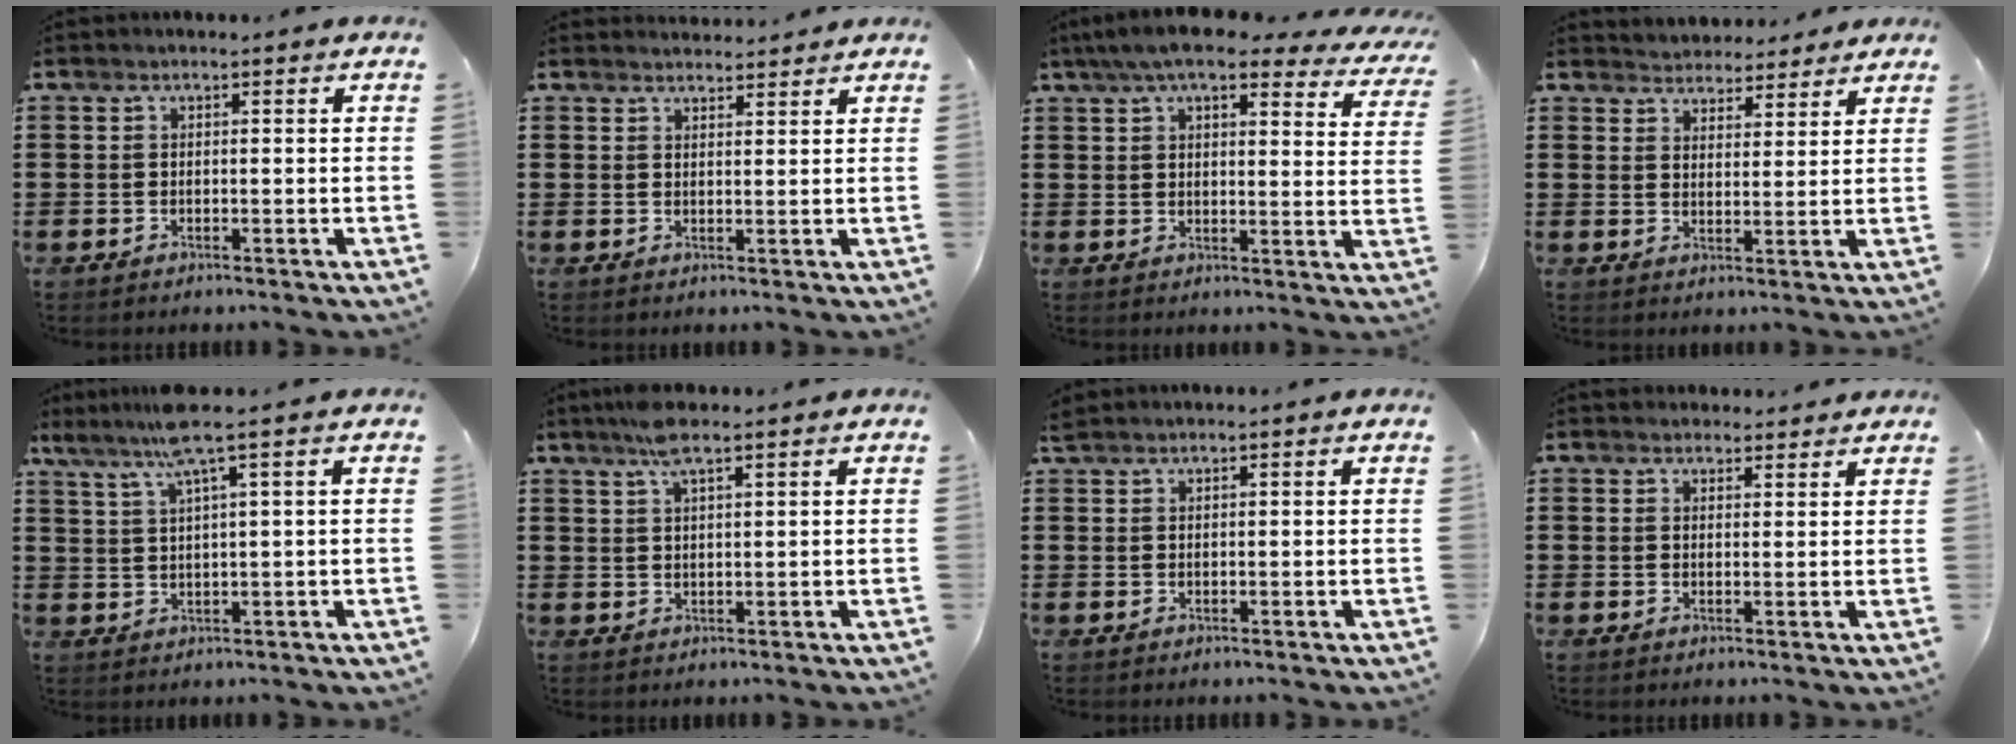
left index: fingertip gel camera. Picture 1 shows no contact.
{"total": 2.1, "force": [2.1, 0.3, -0.1], "torque": [-0.004, -0.003, 0.040]}
{"total": 8.2, "force": [6.8, 1.1, 4.5], "torque": [-0.099, -0.016, 0.121]}
{"total": 3.3, "force": [3.0, 1.2, -0.5], "torque": [-0.005, -0.005, 0.057]}
{"total": 5.7, "force": [3.4, -0.5, 4.5], "torque": [-0.096, -0.007, 0.056]}
{"total": 4.4, "force": [3.0, 0.9, 3.1], "torque": [-0.069, 0.005, 0.053]}
{"total": 1.1, "force": [1.0, 0.3, 0.3], "torque": [-0.009, 0.002, 0.020]}
{"total": 2.3, "force": [2.0, 1.1, -0.3], "torque": [0.006, 0.000, 0.037]}